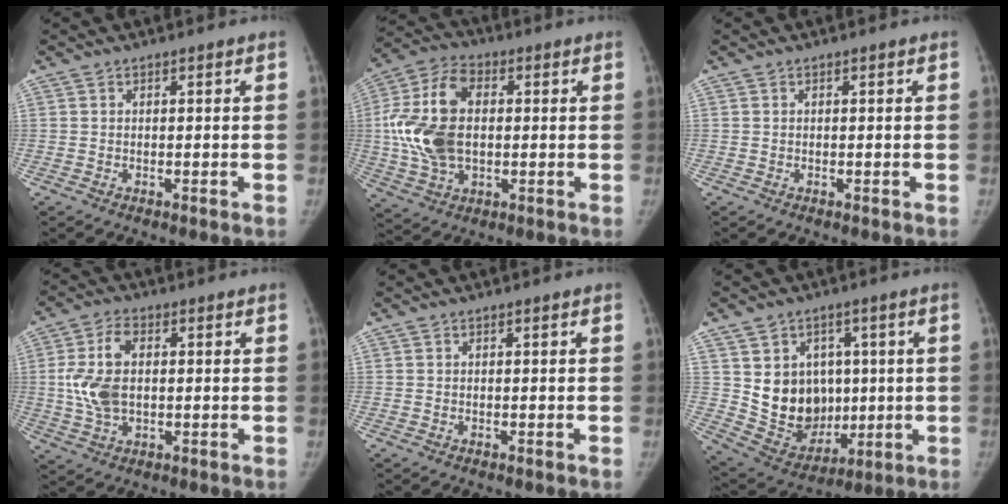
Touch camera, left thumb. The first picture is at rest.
{"total": 16.0, "force": [0.9, 10.1, 12.3], "torque": [-0.242, 0.014, 0.017]}
{"total": 0.0}
{"total": 9.2, "force": [0.6, 5.4, 7.4], "torque": [-0.156, 0.007, 0.017]}
{"total": 0.0}
{"total": 13.7, "force": [2.0, 11.6, 7.0], "torque": [-0.061, -0.012, 0.066]}